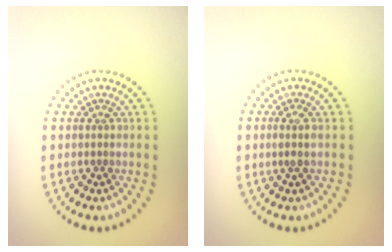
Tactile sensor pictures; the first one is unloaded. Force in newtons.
{"total": 1.1, "press": 0.9, "slide": 0.6}